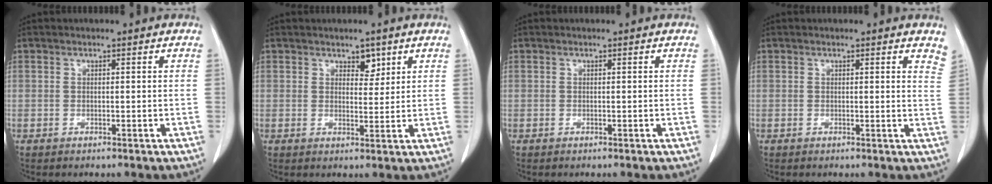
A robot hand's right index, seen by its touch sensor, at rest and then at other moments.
{"total": 2.8, "force": [1.8, 1.5, 1.4], "torque": [-0.013, -0.002, 0.030]}
{"total": 0.0}
{"total": 4.0, "force": [3.6, 0.8, 1.4], "torque": [-0.004, -0.014, 0.019]}